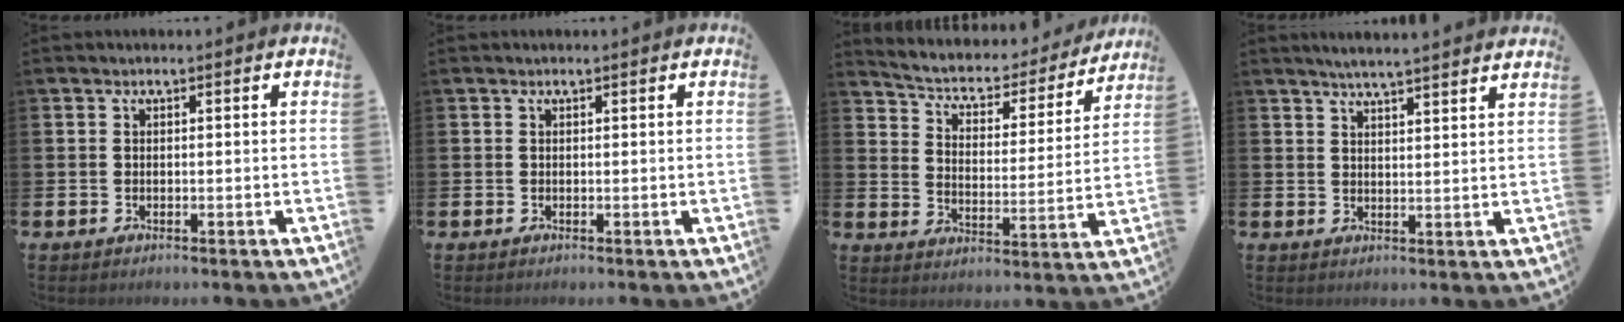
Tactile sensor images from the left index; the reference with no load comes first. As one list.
[{"total": 0.0}, {"total": 5.0, "force": [4.4, 1.9, 1.2], "torque": [-0.056, -0.035, 0.068]}, {"total": 4.4, "force": [4.3, -0.6, 0.7], "torque": [-0.022, -0.019, 0.075]}]